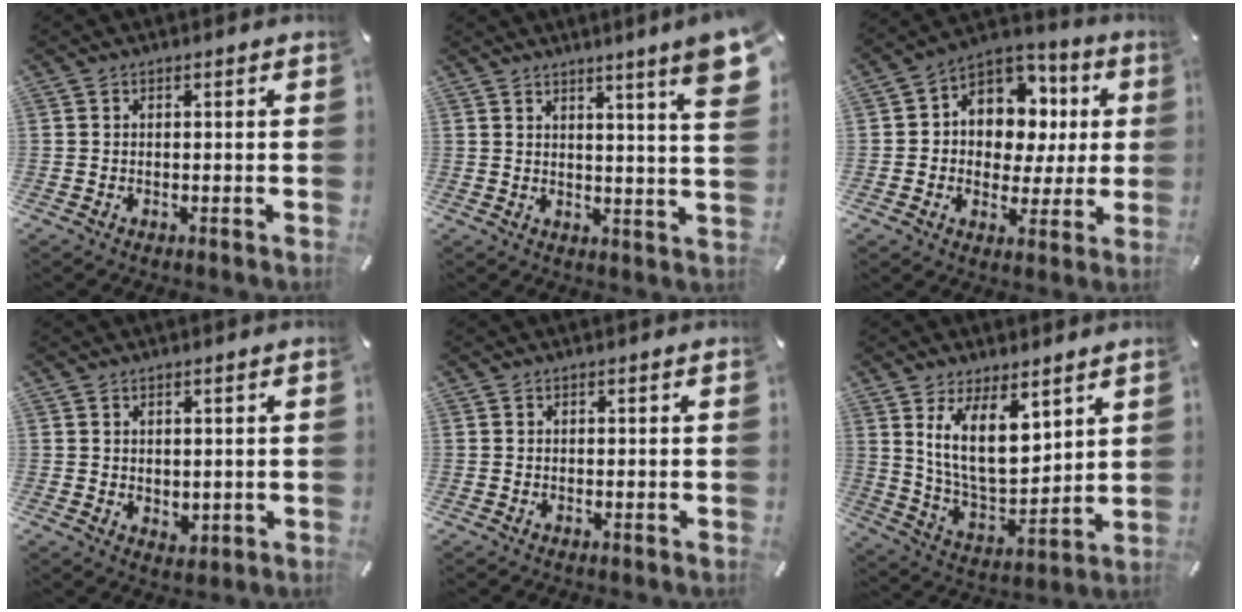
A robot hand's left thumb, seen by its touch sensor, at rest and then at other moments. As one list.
[{"total": 9.5, "force": [5.6, 0.1, 7.7], "torque": [-0.115, -0.039, 0.089]}, {"total": 10.5, "force": [2.7, 9.4, 3.7], "torque": [-0.061, -0.027, 0.056]}, {"total": 2.4, "force": [1.0, 2.0, 0.7], "torque": [0.002, -0.003, 0.016]}, {"total": 0.0}, {"total": 15.5, "force": [8.0, 8.0, 10.6], "torque": [-0.207, -0.051, 0.143]}]